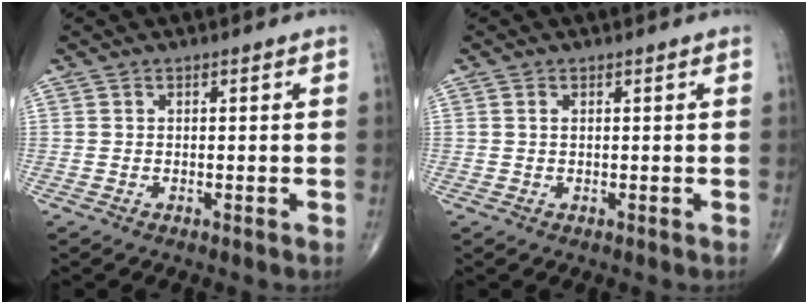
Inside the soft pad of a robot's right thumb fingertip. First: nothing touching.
{"total": 0.7, "force": [0.3, 0.4, 0.6], "torque": [-0.014, 0.004, 0.005]}